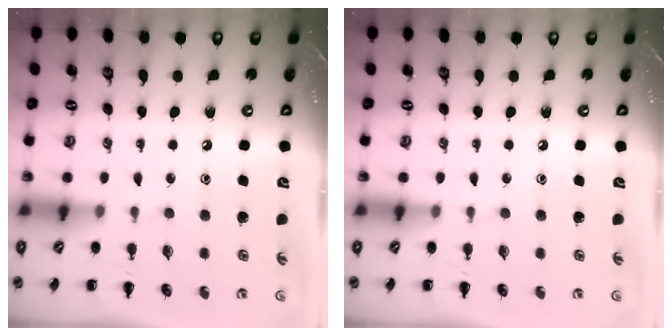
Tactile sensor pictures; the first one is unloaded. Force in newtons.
{"total": 0.0}